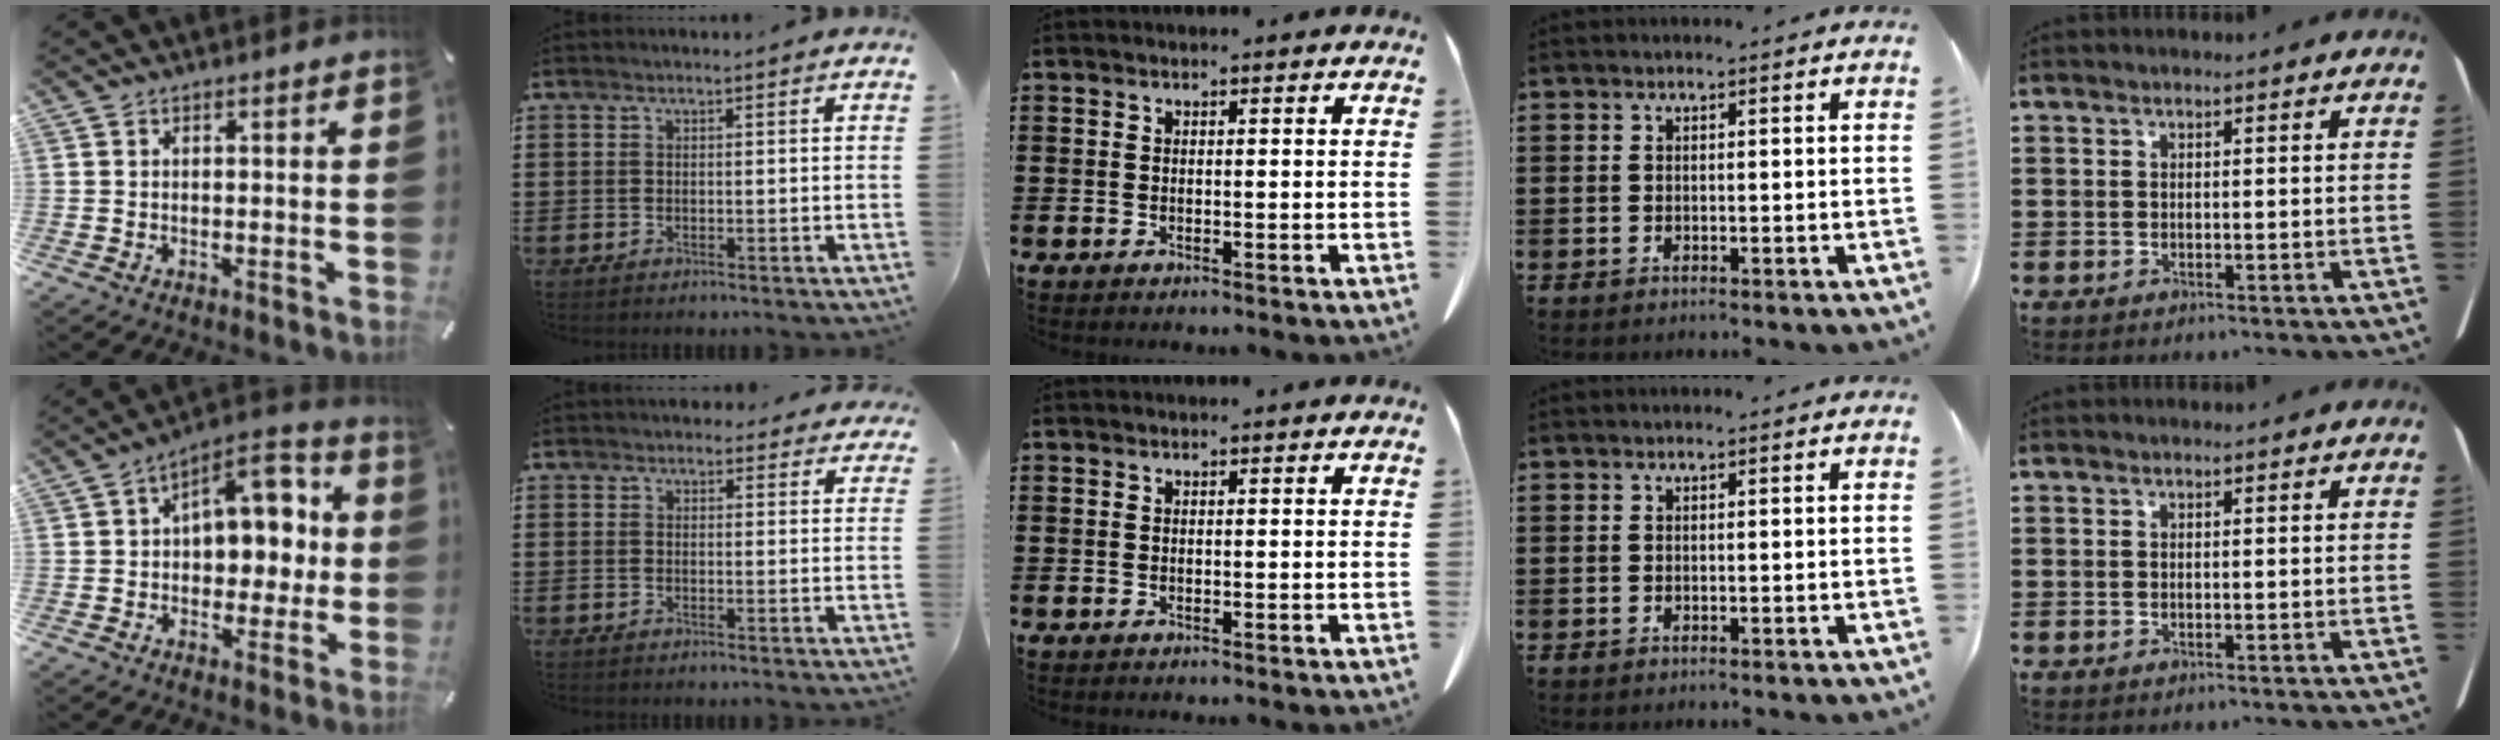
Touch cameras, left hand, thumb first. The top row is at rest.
{"thumb": {"total": 11.8, "force": [2.5, 8.7, 7.5], "torque": [-0.077, -0.026, 0.042]}, "index": {"total": 2.1, "force": [1.8, 1.0, 0.1], "torque": [0.000, -0.002, 0.033]}}